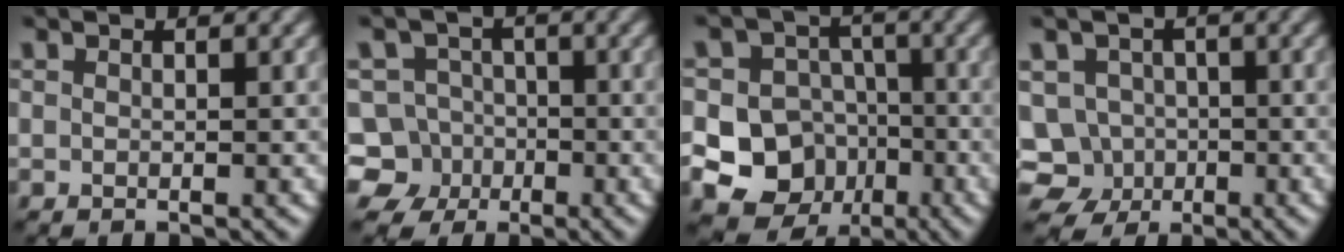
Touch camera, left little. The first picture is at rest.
{"total": 8.6, "force": [-4.1, 7.4, 1.5], "torque": [-0.027, 0.005, -0.095]}
{"total": 13.5, "force": [-4.1, 12.2, 4.0], "torque": [-0.103, -0.009, -0.069]}
{"total": 5.9, "force": [-2.5, 5.1, 1.5], "torque": [0.001, 0.007, -0.057]}